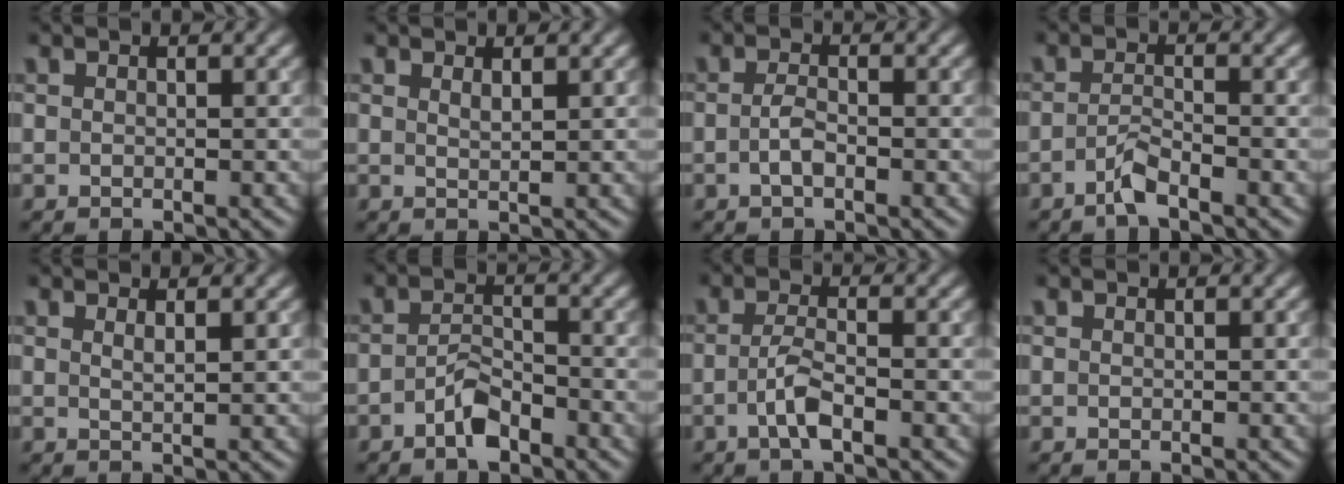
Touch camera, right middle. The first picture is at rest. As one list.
[{"total": 0.8, "force": [0.6, 0.1, 0.4], "torque": [-0.008, -0.001, 0.011]}, {"total": 1.5, "force": [-0.6, 0.5, 1.3], "torque": [-0.029, 0.001, -0.014]}, {"total": 2.0, "force": [-1.4, 0.4, 1.4], "torque": [-0.028, 0.006, -0.033]}, {"total": 1.0, "force": [0.6, 0.2, 0.8], "torque": [-0.009, 0.000, 0.009]}, {"total": 2.7, "force": [-1.8, 1.1, 1.7], "torque": [-0.032, 0.007, -0.037]}, {"total": 2.5, "force": [-1.1, 0.6, 2.2], "torque": [-0.046, 0.004, -0.027]}, {"total": 0.0}]